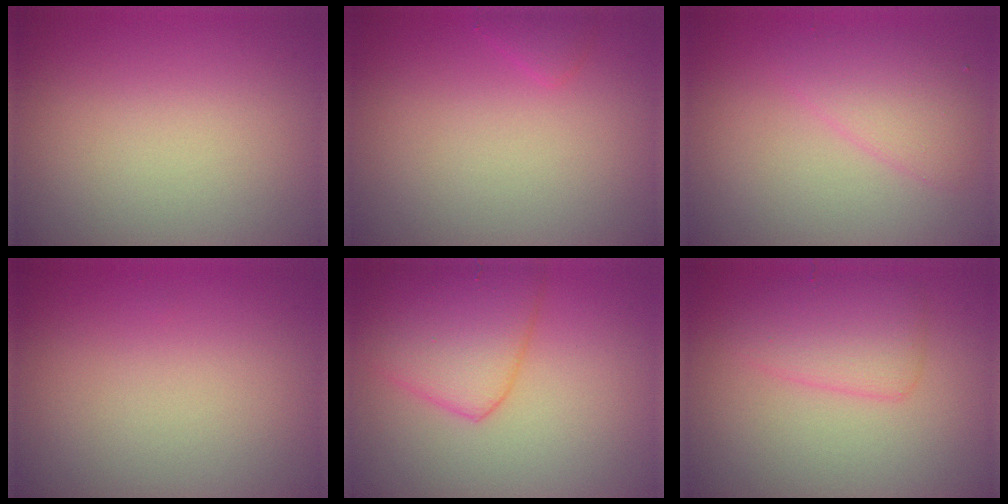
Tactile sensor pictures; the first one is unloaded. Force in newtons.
{"total": 0.9, "press": 0.9, "slide": 0.1}
{"total": 2.5, "press": 2.5, "slide": 0.1}
{"total": 0.0}
{"total": 5.2, "press": 5.2, "slide": 0.4}
{"total": 3.1, "press": 3.1, "slide": 0.1}